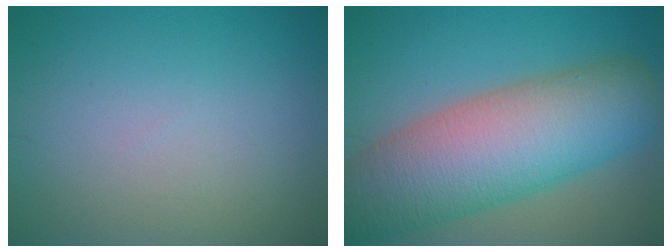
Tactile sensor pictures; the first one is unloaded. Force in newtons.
{"total": 12.3, "press": 12.3, "slide": 0.4}